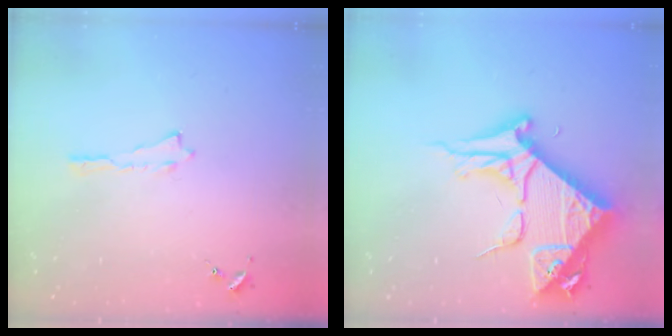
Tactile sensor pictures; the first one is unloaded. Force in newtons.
{"total": 10.4, "press": 10.3, "slide": 1.2}